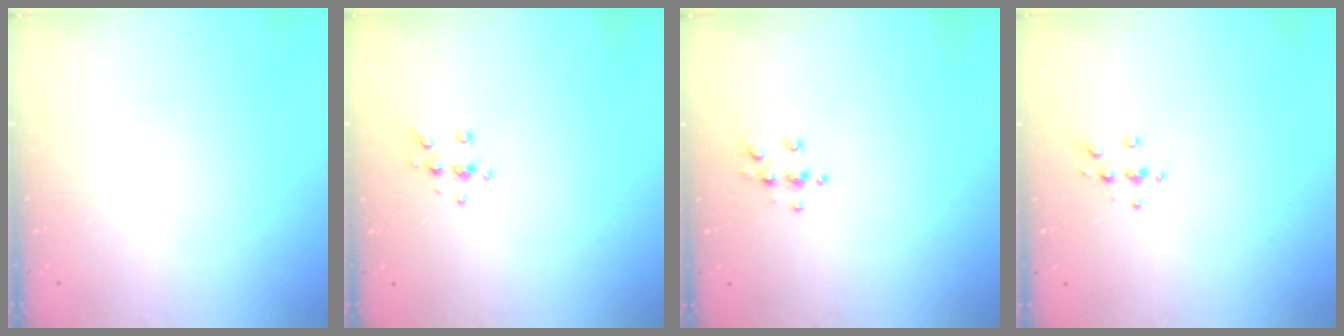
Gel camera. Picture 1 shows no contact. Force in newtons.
{"total": 6.4, "press": 6.3, "slide": 1.2}
{"total": 4.9, "press": 4.9, "slide": 0.2}
{"total": 3.9, "press": 3.8, "slide": 0.4}